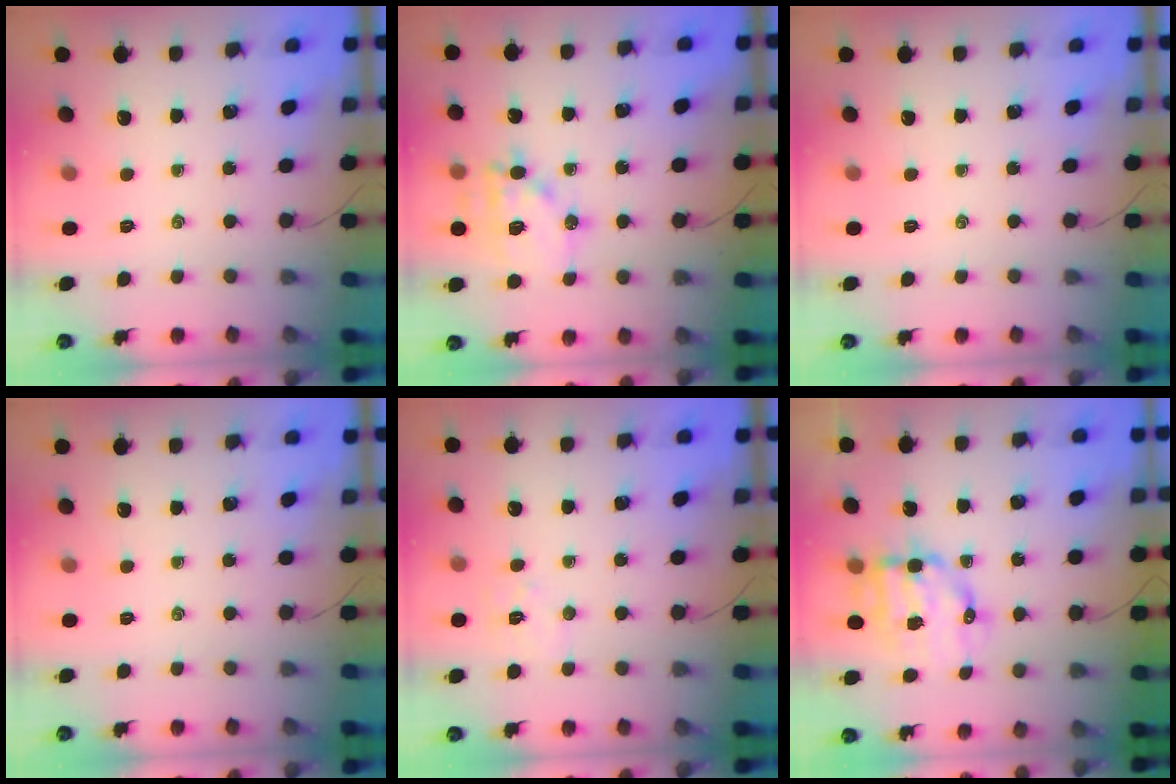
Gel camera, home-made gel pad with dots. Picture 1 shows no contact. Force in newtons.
{"total": 14.4, "press": 14.1, "slide": 3.0}
{"total": 0.0}
{"total": 0.0}
{"total": 5.9, "press": 5.8, "slide": 0.9}
{"total": 10.6, "press": 10.4, "slide": 2.2}